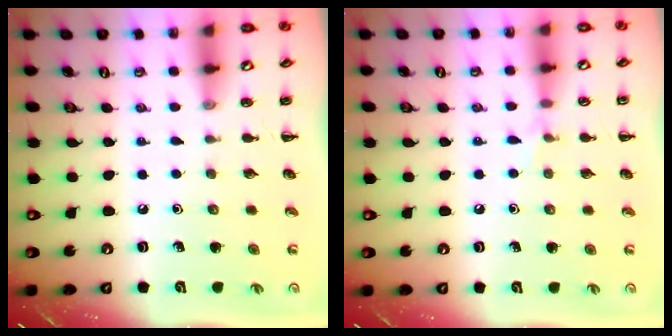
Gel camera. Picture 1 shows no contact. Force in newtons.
{"total": 3.7, "press": 3.4, "slide": 1.4}